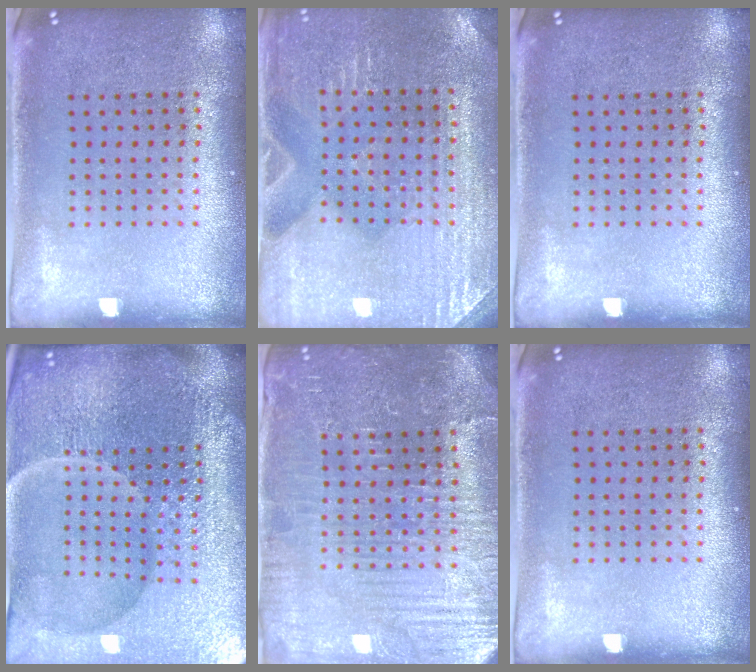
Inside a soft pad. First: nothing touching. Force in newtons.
{"total": 3.2, "press": 3.1, "slide": 0.4}
{"total": 0.0}
{"total": 7.0, "press": 6.2, "slide": 3.4}
{"total": 4.3, "press": 4.2, "slide": 1.3}
{"total": 0.0}